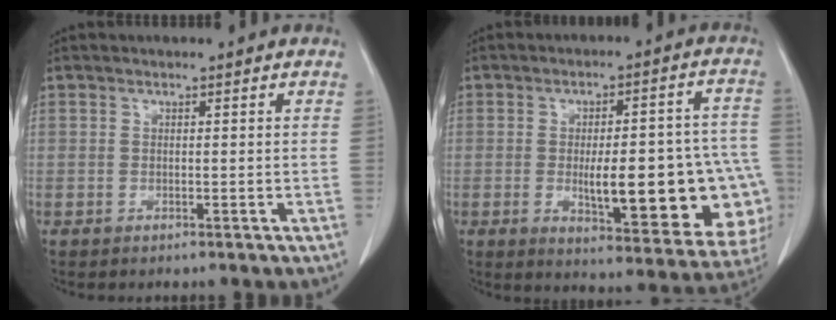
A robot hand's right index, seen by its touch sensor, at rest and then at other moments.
{"total": 21.3, "force": [-3.7, 6.2, 20.0], "torque": [-0.184, 0.023, -0.021]}